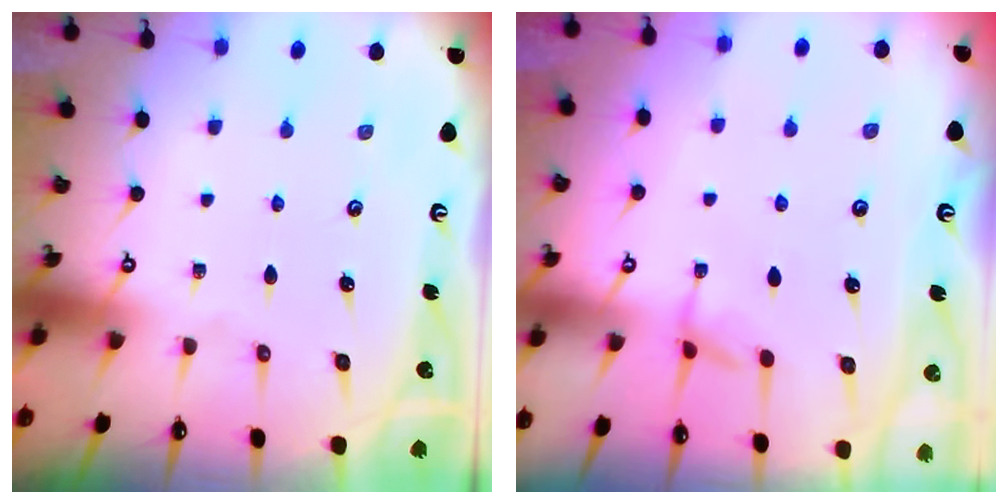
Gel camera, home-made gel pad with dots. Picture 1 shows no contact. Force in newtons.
{"total": 2.6, "press": 2.6, "slide": 0.5}